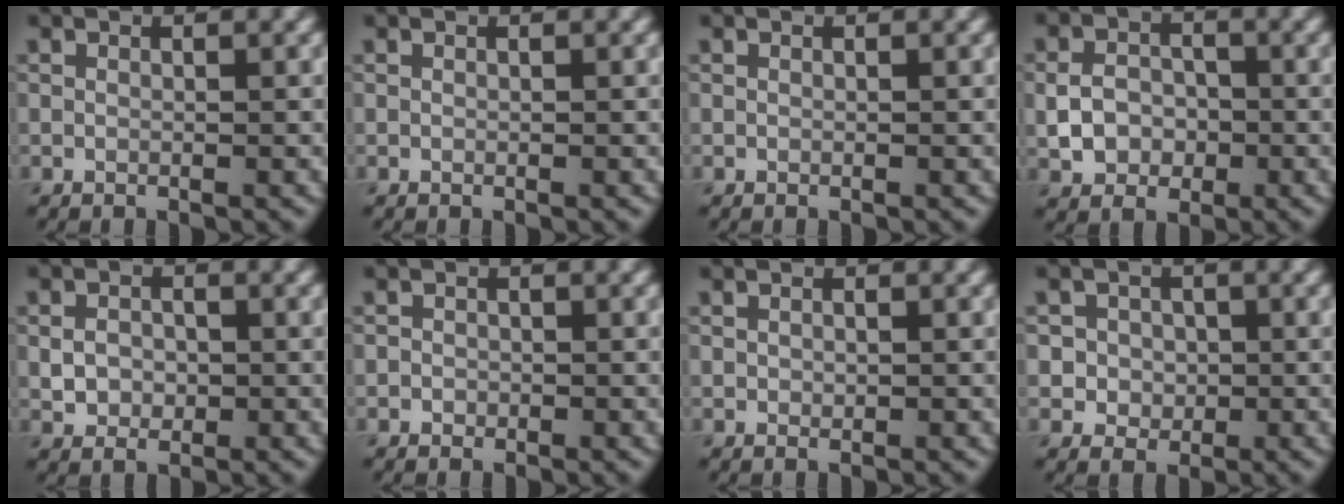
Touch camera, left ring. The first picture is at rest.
{"total": 0.0}
{"total": 0.0}
{"total": 3.4, "force": [-0.7, 2.8, 1.8], "torque": [-0.034, 0.001, -0.016]}
{"total": 2.3, "force": [-0.1, 1.8, 1.3], "torque": [-0.027, 0.000, -0.006]}
{"total": 0.7, "force": [-0.3, 0.6, 0.1], "torque": [0.001, -0.002, -0.006]}
{"total": 0.6, "force": [0.0, 0.4, 0.5], "torque": [-0.007, 0.000, 0.000]}
{"total": 3.5, "force": [0.2, 3.3, 1.0], "torque": [-0.009, 0.006, 0.003]}